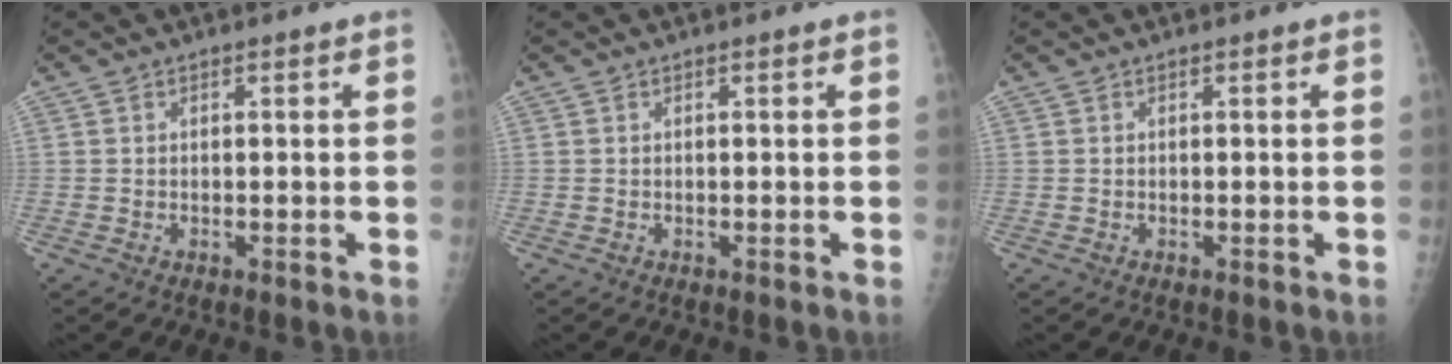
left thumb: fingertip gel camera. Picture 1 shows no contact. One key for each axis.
{"total": 0.0}
{"total": 0.0}